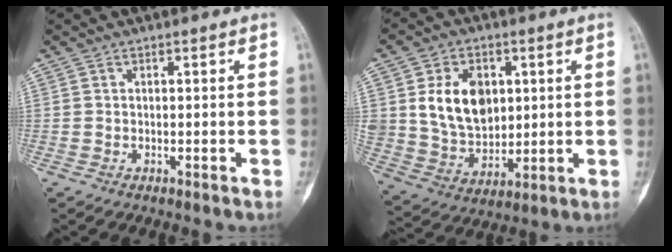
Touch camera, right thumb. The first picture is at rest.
{"total": 14.1, "force": [3.1, 10.4, 9.0], "torque": [-0.113, -0.015, 0.071]}